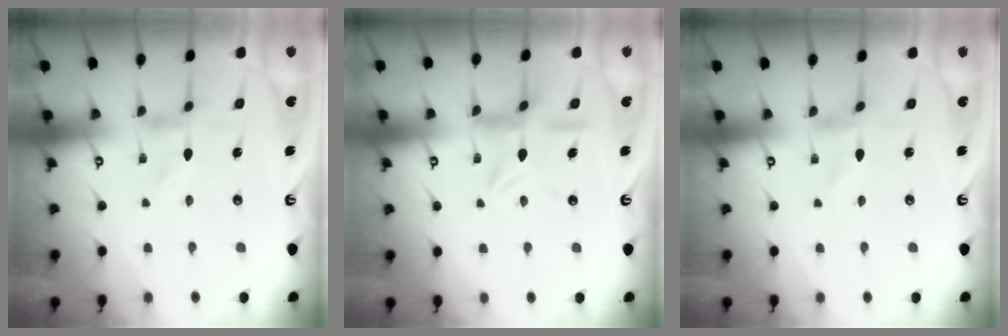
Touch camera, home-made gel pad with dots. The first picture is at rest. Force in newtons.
{"total": 10.2, "press": 10.1, "slide": 0.9}
{"total": 1.2, "press": 1.2, "slide": 0.2}